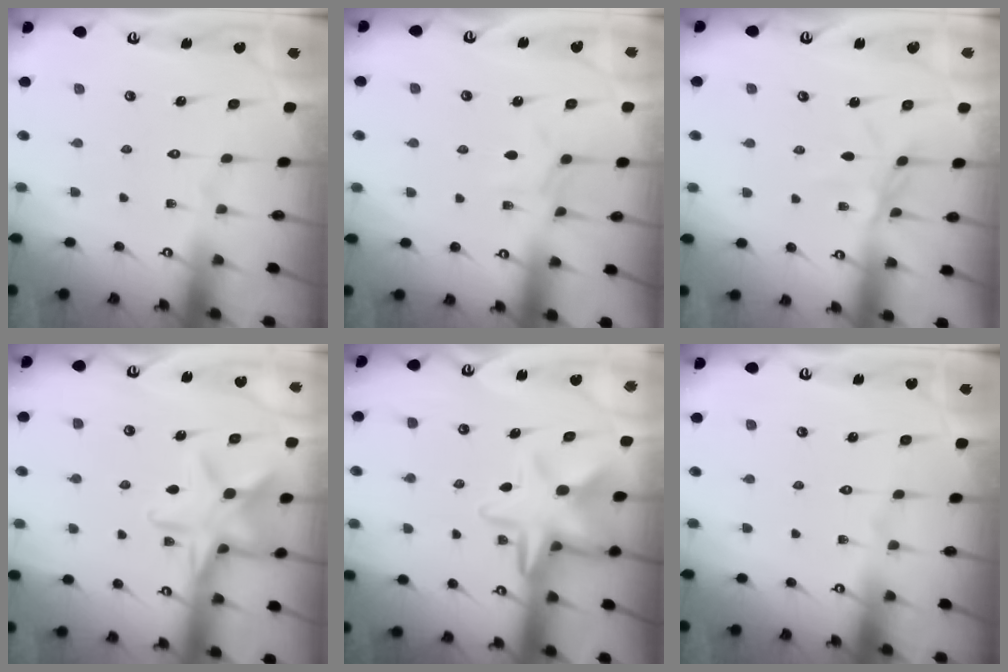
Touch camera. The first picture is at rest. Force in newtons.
{"total": 5.6, "press": 5.5, "slide": 0.6}
{"total": 4.0, "press": 3.9, "slide": 0.4}
{"total": 13.1, "press": 13.1, "slide": 0.8}
{"total": 10.2, "press": 10.0, "slide": 2.2}
{"total": 0.0}